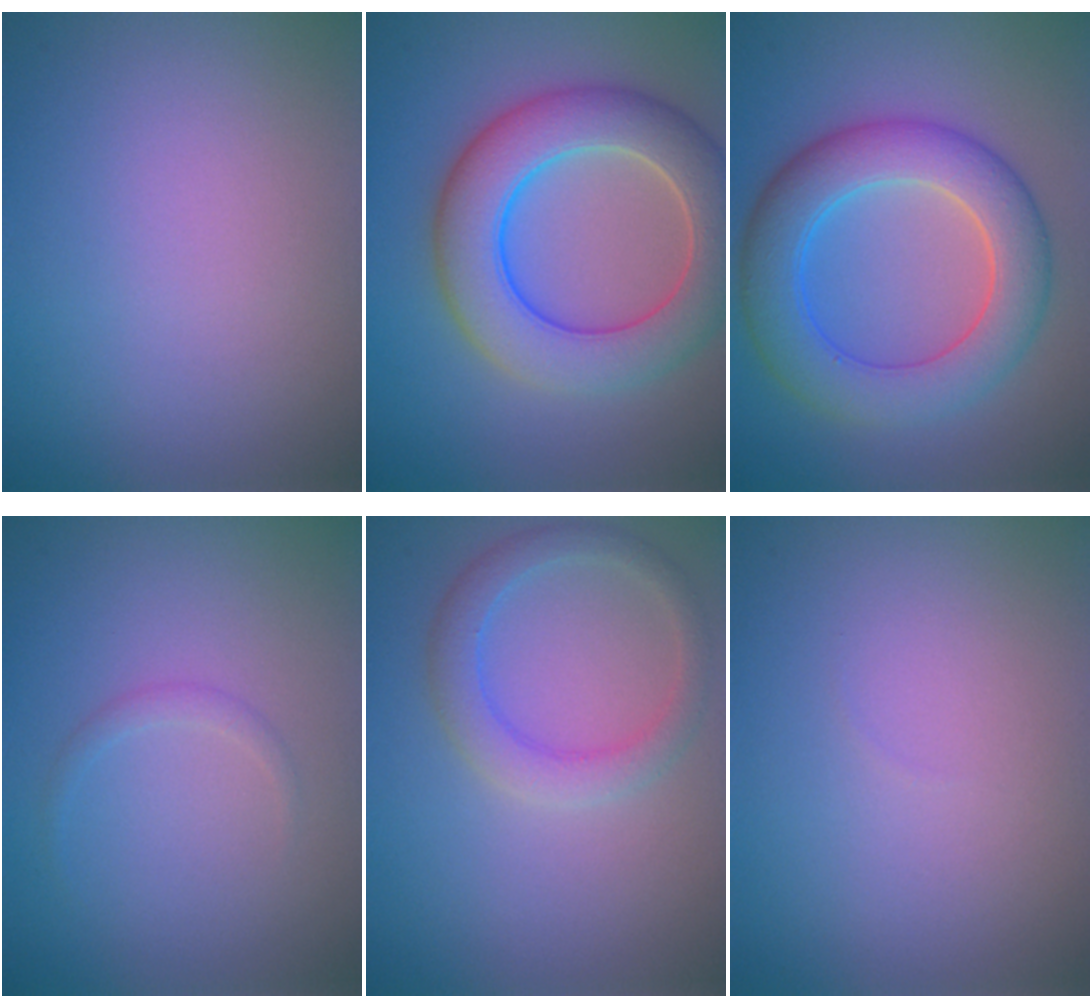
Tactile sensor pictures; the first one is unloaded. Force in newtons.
{"total": 8.7, "press": 8.6, "slide": 0.4}
{"total": 7.4, "press": 7.4, "slide": 0.2}
{"total": 0.8, "press": 0.8, "slide": 0.1}
{"total": 2.9, "press": 2.9, "slide": 0.1}
{"total": 0.0}